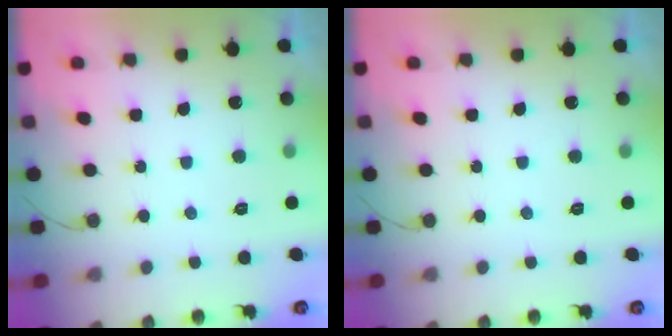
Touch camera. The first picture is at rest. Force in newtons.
{"total": 0.0}